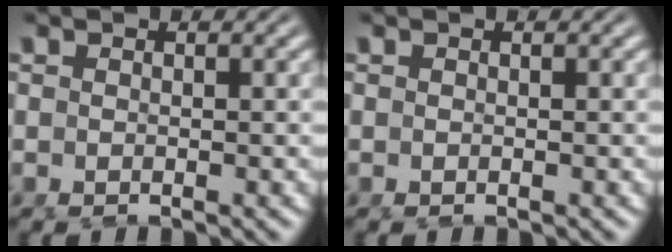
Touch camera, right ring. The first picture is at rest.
{"total": 0.0}